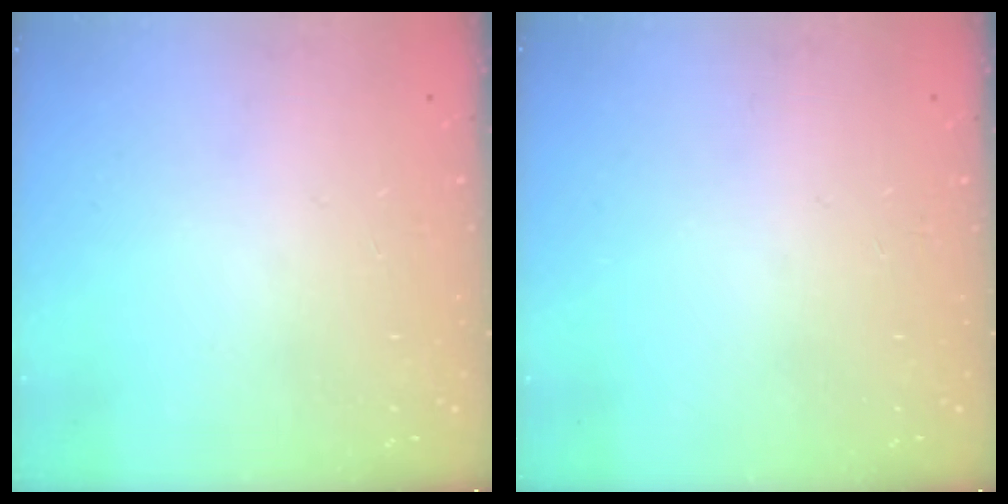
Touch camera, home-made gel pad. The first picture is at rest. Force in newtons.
{"total": 0.0}